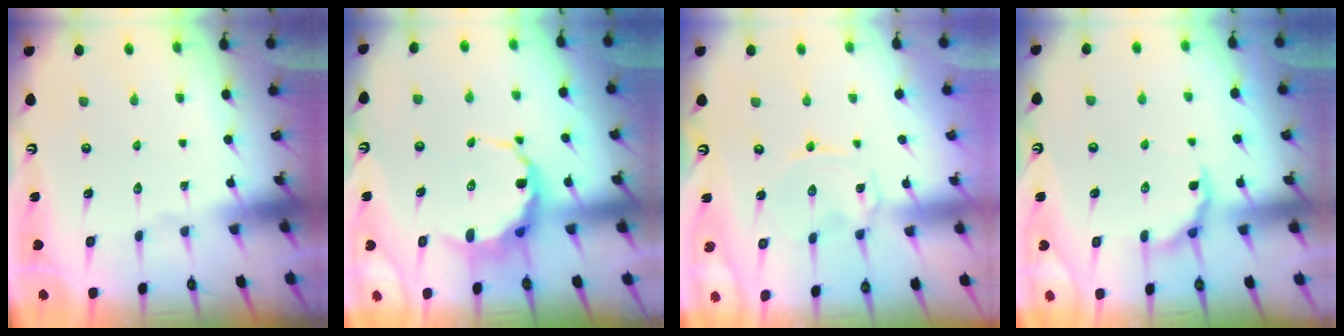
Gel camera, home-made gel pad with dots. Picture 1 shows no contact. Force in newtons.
{"total": 7.3, "press": 7.0, "slide": 2.0}
{"total": 0.6, "press": 0.6, "slide": 0.2}
{"total": 6.2, "press": 5.7, "slide": 2.4}